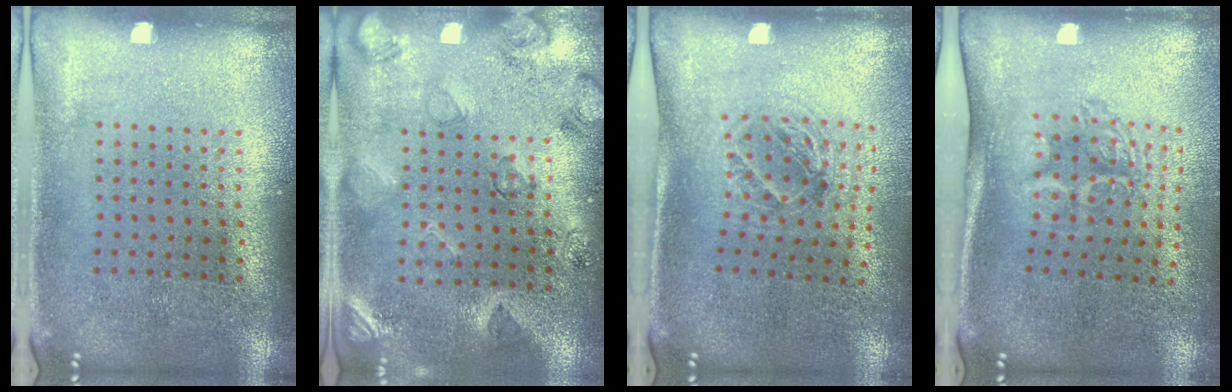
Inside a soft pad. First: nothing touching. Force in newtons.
{"total": 2.6, "press": 1.9, "slide": 1.7}
{"total": 1.1, "press": 1.1, "slide": 0.4}
{"total": 1.8, "press": 1.3, "slide": 1.3}